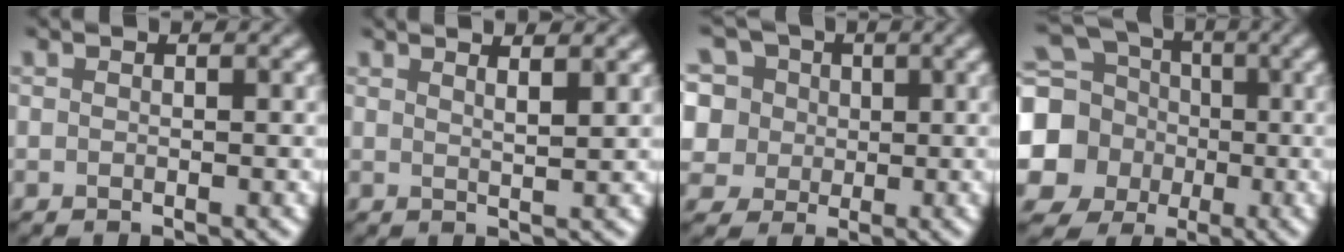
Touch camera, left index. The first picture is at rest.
{"total": 3.3, "force": [2.3, 1.0, 2.1], "torque": [-0.002, 0.016, 0.008]}
{"total": 12.3, "force": [5.7, 9.1, 5.9], "torque": [-0.132, 0.045, 0.072]}
{"total": 13.2, "force": [-0.4, 12.3, 4.7], "torque": [-0.165, -0.001, -0.040]}